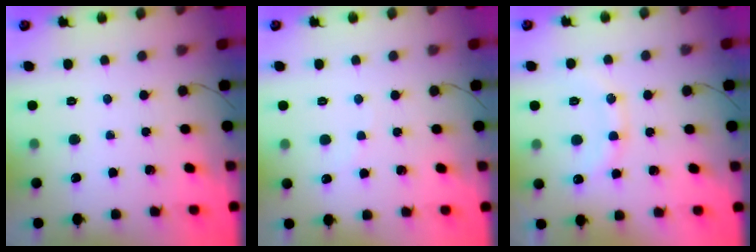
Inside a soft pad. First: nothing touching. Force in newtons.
{"total": 4.0, "press": 3.9, "slide": 0.8}
{"total": 12.6, "press": 12.6, "slide": 1.0}